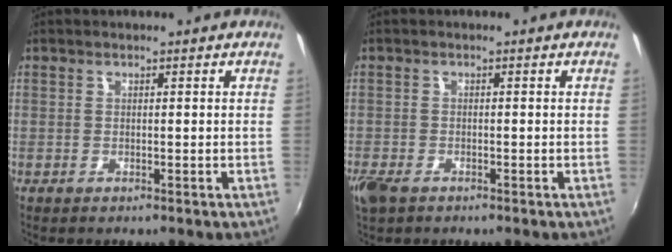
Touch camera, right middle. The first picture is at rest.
{"total": 3.9, "force": [-2.7, 1.8, 2.2], "torque": [-0.057, -0.013, -0.052]}